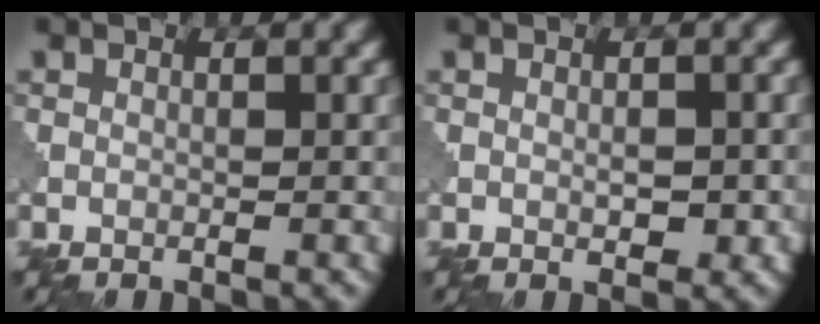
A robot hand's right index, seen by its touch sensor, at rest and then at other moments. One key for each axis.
{"total": 1.4, "fx": -0.1, "fy": 0.8, "fz": 1.1, "tx": -0.014, "ty": 0.001, "tz": 0.000}